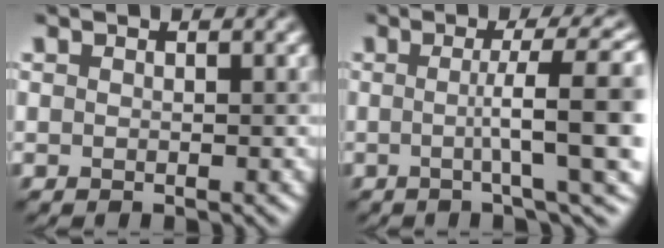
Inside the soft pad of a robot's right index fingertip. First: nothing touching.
{"total": 8.9, "force": [0.5, 1.5, 8.7], "torque": [-0.106, 0.016, 0.010]}